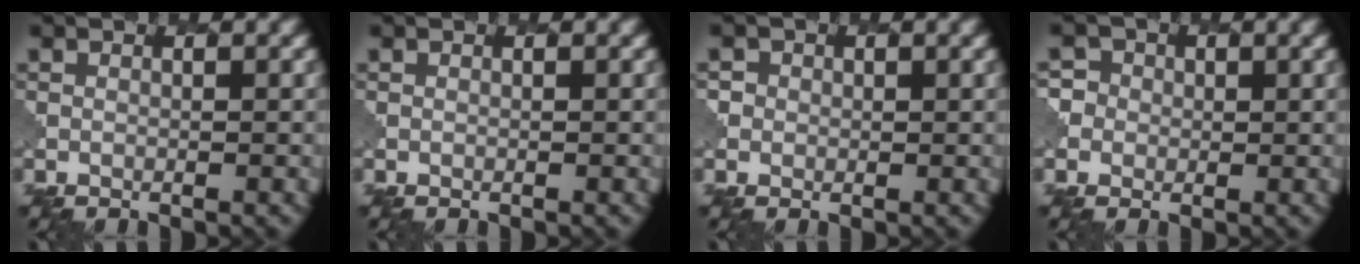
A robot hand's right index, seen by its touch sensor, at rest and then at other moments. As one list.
[{"total": 0.0}, {"total": 1.7, "force": [0.4, 1.7, 0.0], "torque": [0.009, 0.010, -0.007]}, {"total": 3.4, "force": [0.4, 3.3, 0.8], "torque": [0.008, 0.028, -0.028]}]